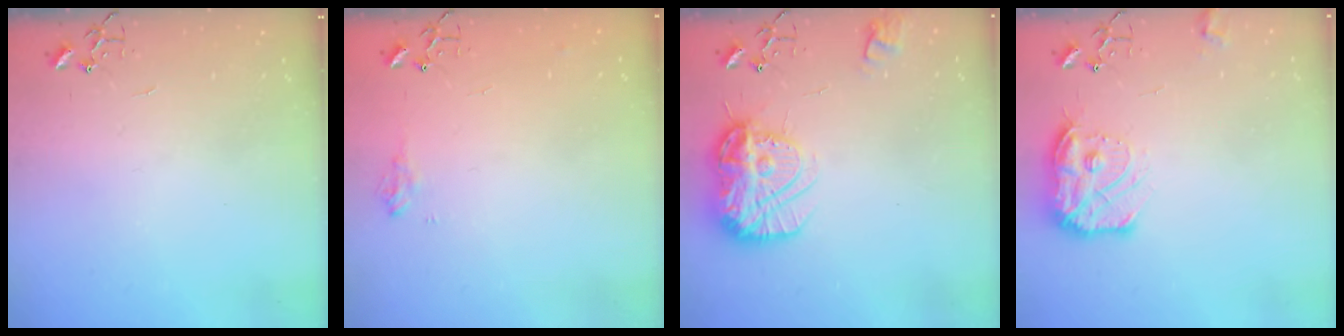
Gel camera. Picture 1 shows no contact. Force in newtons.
{"total": 7.6, "press": 7.6, "slide": 0.7}
{"total": 15.4, "press": 15.4, "slide": 1.3}
{"total": 13.9, "press": 13.9, "slide": 0.8}